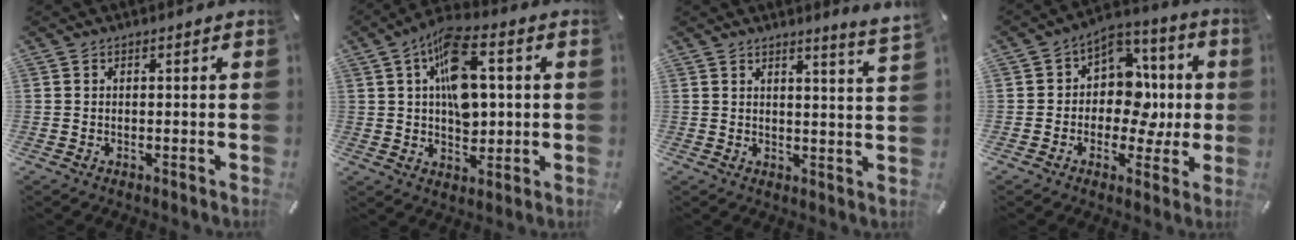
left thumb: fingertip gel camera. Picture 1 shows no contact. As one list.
[{"total": 13.1, "force": [2.8, 8.0, 10.0], "torque": [-0.172, 0.006, 0.049]}, {"total": 4.2, "force": [3.5, -0.8, 2.2], "torque": [-0.042, -0.028, 0.058]}, {"total": 12.0, "force": [-0.6, 10.1, 6.5], "torque": [-0.096, -0.003, -0.002]}]